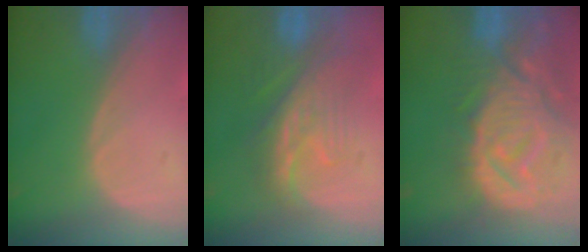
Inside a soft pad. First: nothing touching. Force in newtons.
{"total": 8.1, "press": 7.9, "slide": 1.6}
{"total": 13.8, "press": 12.0, "slide": 6.9}